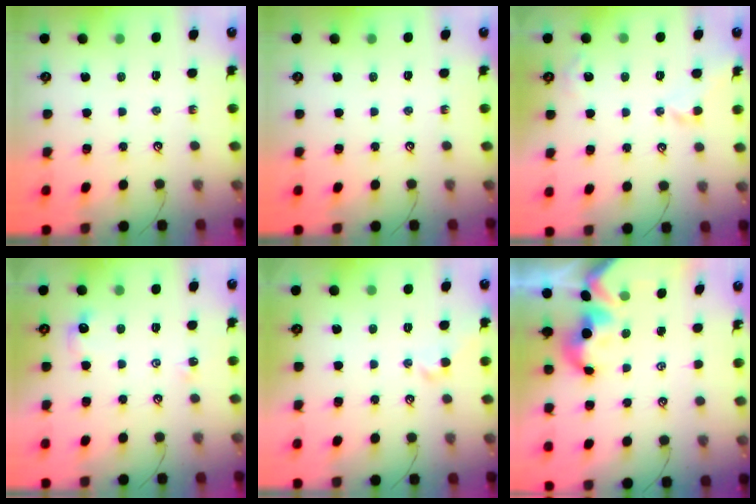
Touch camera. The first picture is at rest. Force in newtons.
{"total": 0.0}
{"total": 1.2, "press": 1.2, "slide": 0.2}
{"total": 1.9, "press": 1.8, "slide": 0.6}
{"total": 1.7, "press": 1.6, "slide": 0.7}
{"total": 1.2, "press": 1.2, "slide": 0.1}